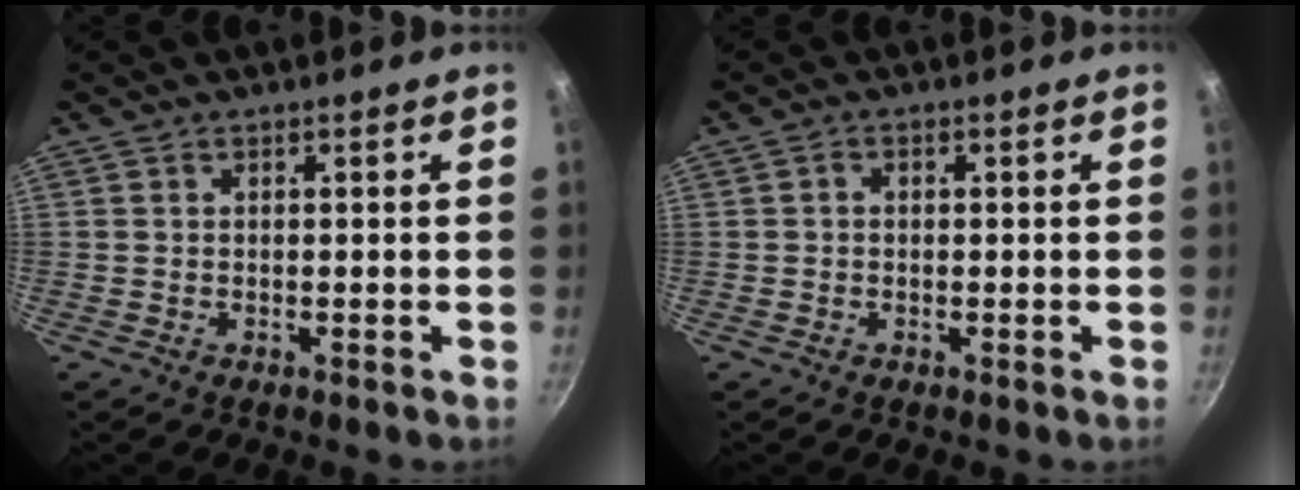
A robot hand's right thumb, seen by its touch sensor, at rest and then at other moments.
{"total": 1.0, "force": [-0.1, 0.8, 0.6], "torque": [-0.012, 0.007, -0.001]}